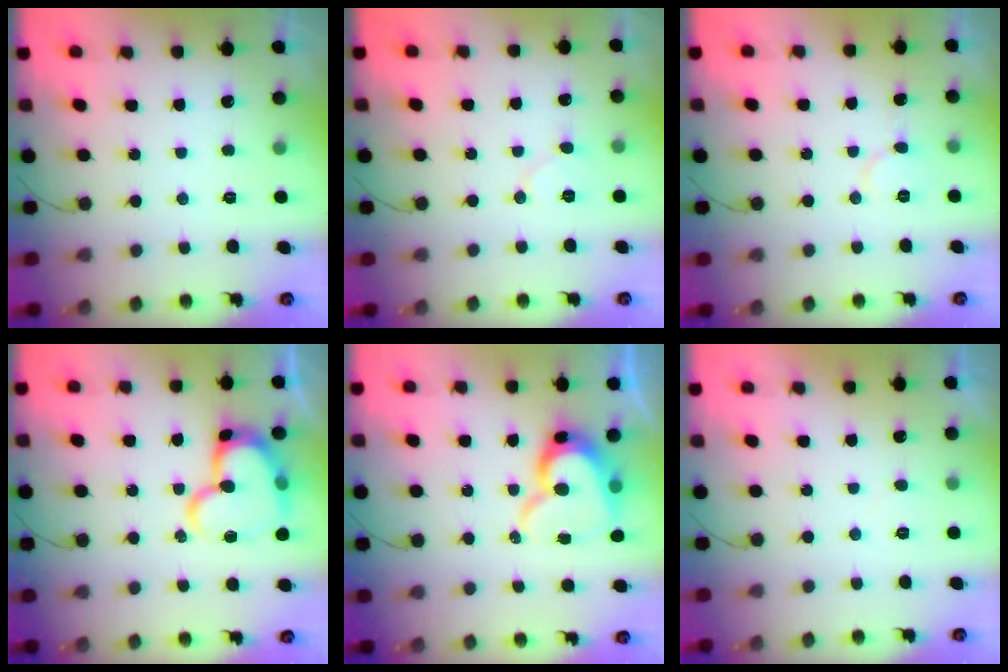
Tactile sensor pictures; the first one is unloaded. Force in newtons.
{"total": 6.3, "press": 6.3, "slide": 0.7}
{"total": 3.8, "press": 3.8, "slide": 0.5}
{"total": 18.2, "press": 18.1, "slide": 1.8}
{"total": 14.5, "press": 14.4, "slide": 1.4}
{"total": 2.3, "press": 2.3, "slide": 0.2}